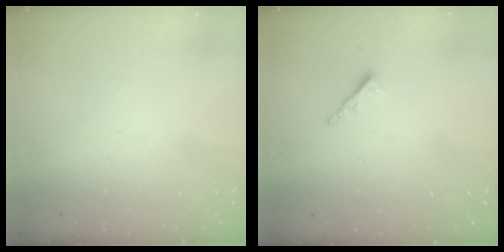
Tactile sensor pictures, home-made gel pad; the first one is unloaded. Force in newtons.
{"total": 1.7, "press": 1.7, "slide": 0.3}